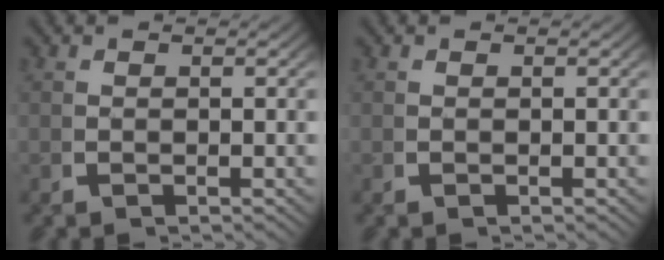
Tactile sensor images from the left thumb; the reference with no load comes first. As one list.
[{"total": 0.0}]